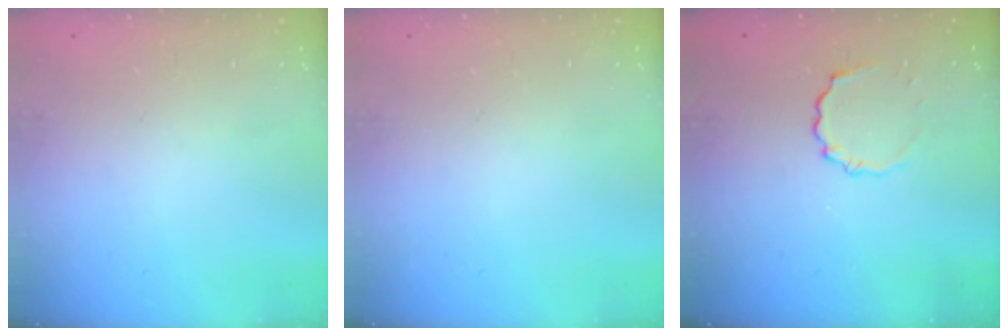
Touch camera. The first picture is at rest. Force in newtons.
{"total": 0.0}
{"total": 4.2, "press": 4.1, "slide": 1.0}